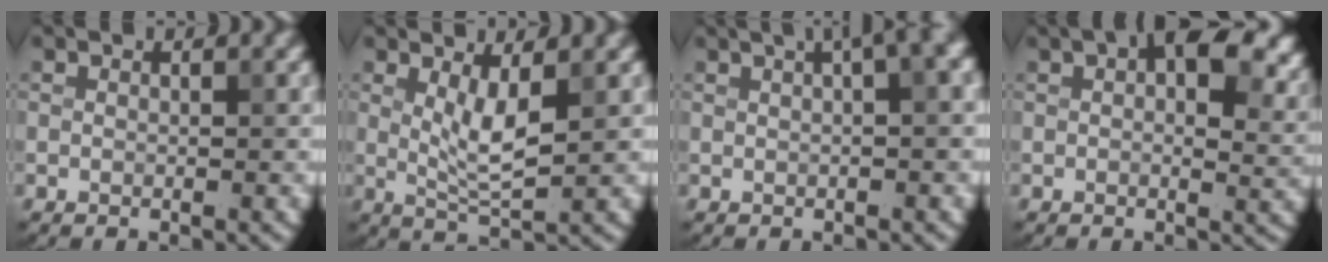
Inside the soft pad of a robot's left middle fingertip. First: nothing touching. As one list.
[{"total": 3.1, "force": [0.8, 0.8, 2.9], "torque": [-0.055, -0.012, 0.019]}, {"total": 6.1, "force": [2.8, 2.0, 5.0], "torque": [-0.046, 0.029, 0.027]}, {"total": 11.4, "force": [4.7, 5.9, 8.5], "torque": [-0.086, 0.016, 0.059]}]